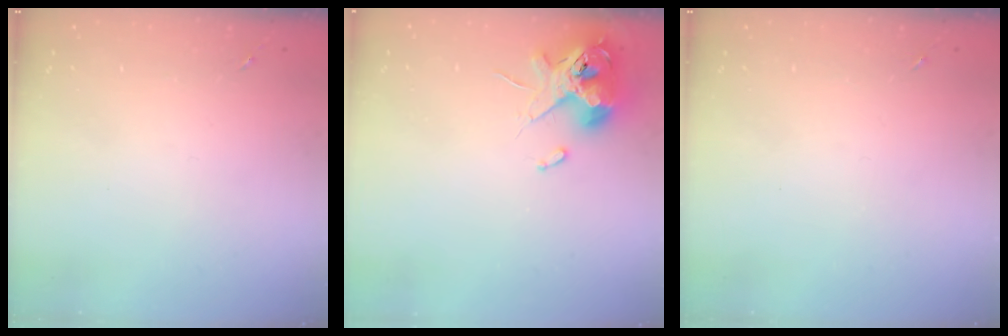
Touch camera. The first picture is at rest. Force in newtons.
{"total": 12.2, "press": 12.0, "slide": 2.0}
{"total": 0.0}